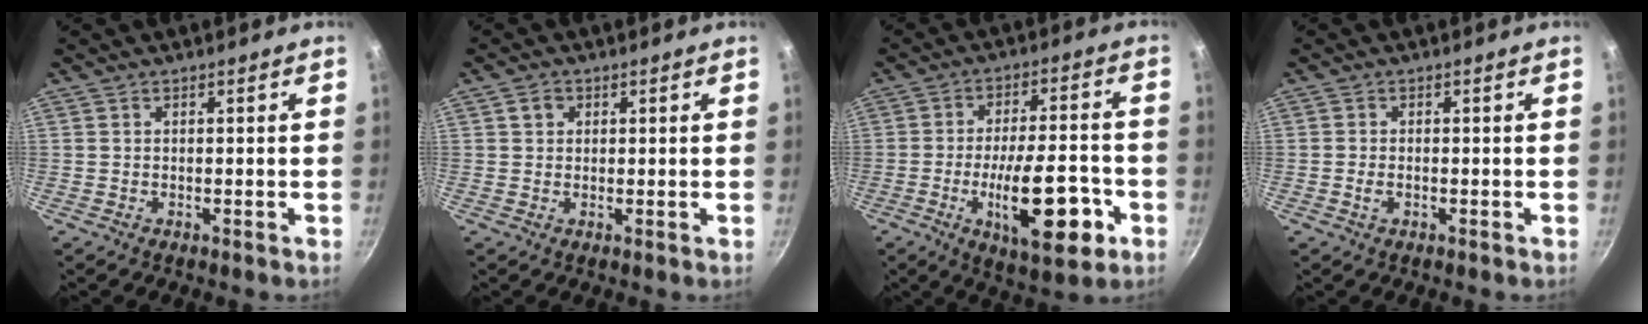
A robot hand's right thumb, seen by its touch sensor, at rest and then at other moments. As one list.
[{"total": 2.3, "force": [0.9, 1.9, 1.0], "torque": [-0.011, 0.003, 0.015]}, {"total": 16.9, "force": [-5.6, 6.2, 14.7], "torque": [-0.211, 0.018, -0.082]}, {"total": 1.6, "force": [-0.4, 0.9, 1.2], "torque": [-0.027, 0.001, -0.010]}]